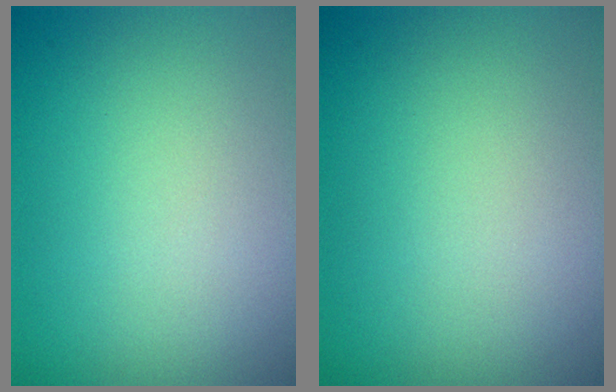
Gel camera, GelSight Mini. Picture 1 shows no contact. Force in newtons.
{"total": 0.0}